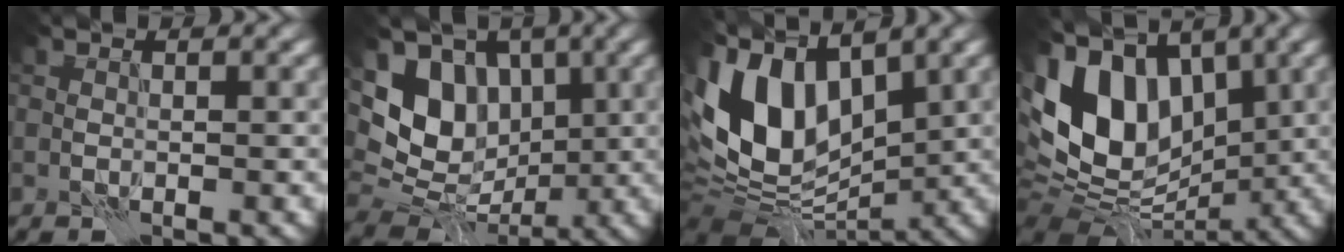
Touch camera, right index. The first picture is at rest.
{"total": 7.3, "force": [0.9, 5.5, 4.7], "torque": [-0.076, -0.008, 0.006]}
{"total": 12.1, "force": [1.3, 8.0, 9.0], "torque": [-0.185, -0.002, 0.011]}
{"total": 13.8, "force": [1.4, 9.6, 9.8], "torque": [-0.191, 0.007, 0.008]}